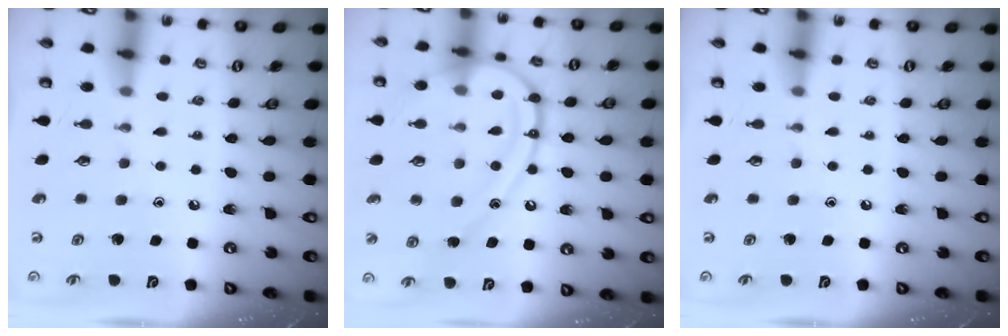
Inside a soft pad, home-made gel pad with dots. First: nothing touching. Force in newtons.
{"total": 16.7, "press": 16.6, "slide": 1.6}
{"total": 0.0}